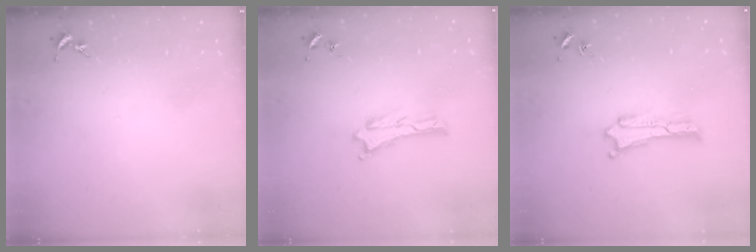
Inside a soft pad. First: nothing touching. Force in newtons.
{"total": 0.0}
{"total": 0.0}